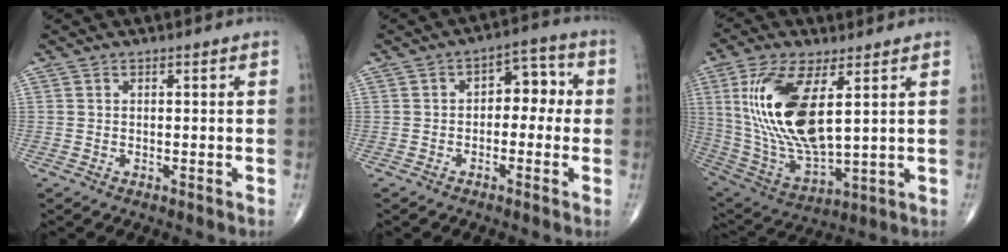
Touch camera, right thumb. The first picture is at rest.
{"total": 6.7, "force": [-0.3, 4.5, 5.0], "torque": [-0.034, 0.032, -0.015]}
{"total": 19.9, "force": [4.8, 8.1, 17.5], "torque": [-0.363, -0.027, 0.104]}